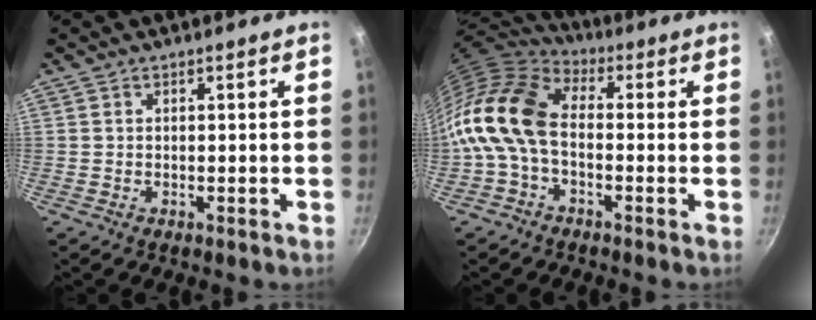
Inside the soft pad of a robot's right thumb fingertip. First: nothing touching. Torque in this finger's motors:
{"motor_torque": [0.40, 1.75, 1.38, -1.39, 0.23]}